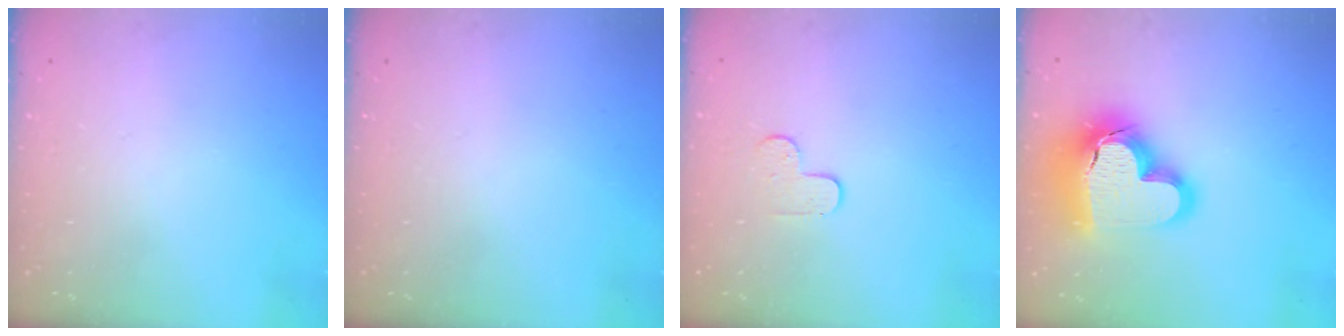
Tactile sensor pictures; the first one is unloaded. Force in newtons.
{"total": 0.0}
{"total": 4.3, "press": 4.3, "slide": 0.4}
{"total": 22.8, "press": 22.6, "slide": 2.2}